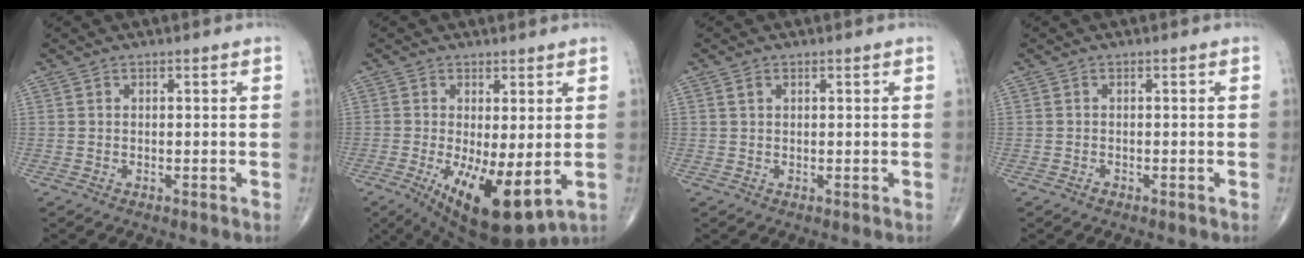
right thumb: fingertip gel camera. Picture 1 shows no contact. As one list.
[{"total": 12.5, "force": [-2.5, 4.4, 11.4], "torque": [-0.187, -0.026, -0.023]}, {"total": 1.1, "force": [0.5, 0.7, 0.7], "torque": [-0.014, 0.004, 0.010]}, {"total": 0.6, "force": [-0.4, 0.4, 0.2], "torque": [-0.002, 0.000, -0.009]}]